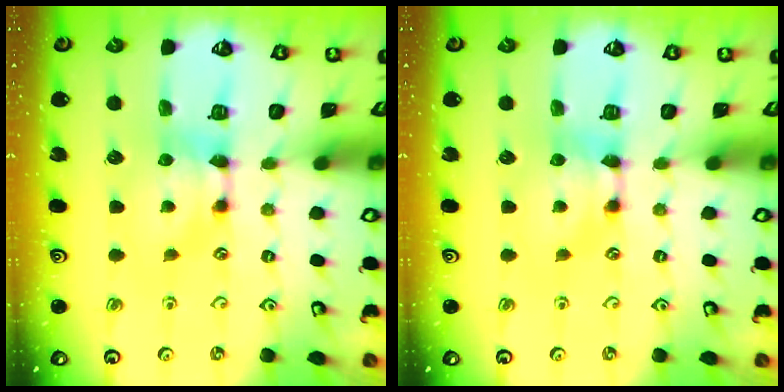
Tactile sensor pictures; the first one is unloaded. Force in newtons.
{"total": 0.0}